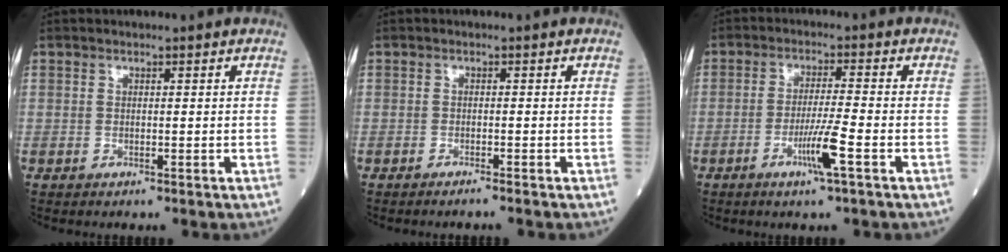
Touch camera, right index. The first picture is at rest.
{"total": 1.6, "force": [-1.4, -0.3, 0.8], "torque": [-0.009, 0.002, -0.020]}
{"total": 5.6, "force": [-2.5, -0.7, 5.0], "torque": [-0.094, -0.010, -0.049]}